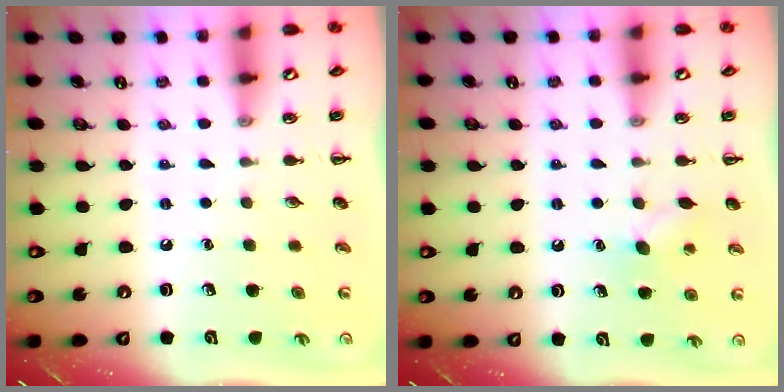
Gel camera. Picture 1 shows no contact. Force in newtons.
{"total": 6.4, "press": 6.3, "slide": 1.4}